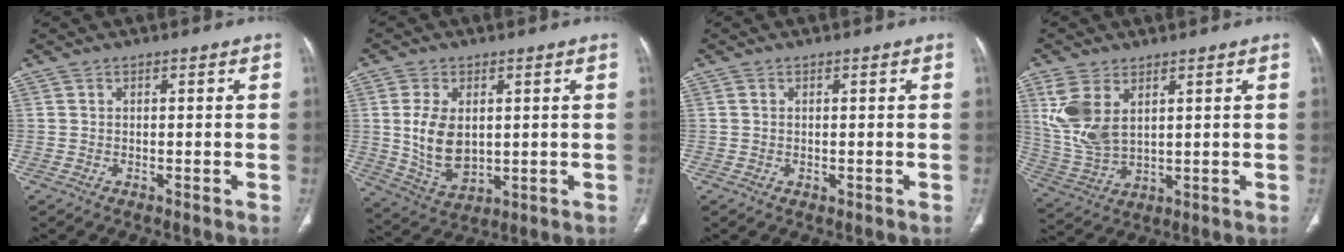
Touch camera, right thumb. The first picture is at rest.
{"total": 10.4, "force": [1.1, 6.5, 8.1], "torque": [-0.143, -0.015, 0.039]}
{"total": 0.7, "force": [0.0, 0.5, 0.4], "torque": [-0.011, -0.002, 0.002]}
{"total": 10.1, "force": [3.9, 5.6, 7.5], "torque": [-0.167, -0.012, 0.094]}